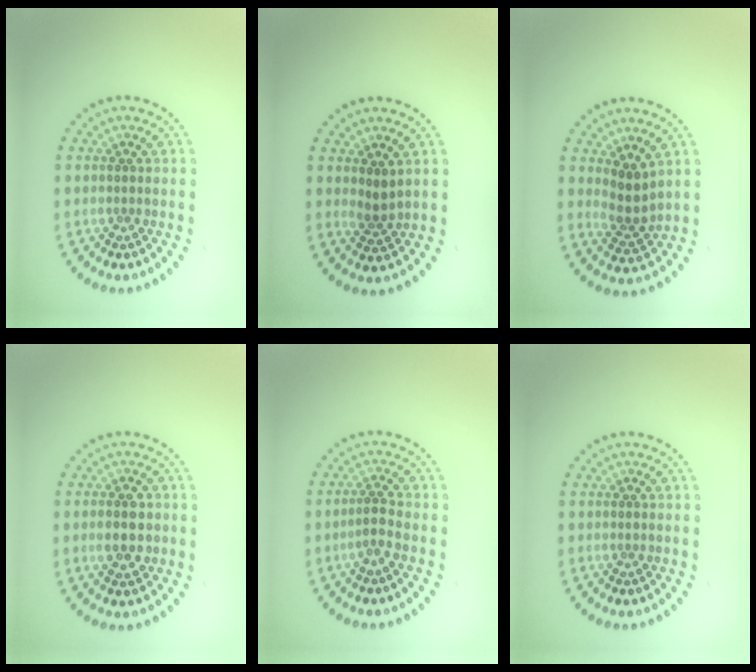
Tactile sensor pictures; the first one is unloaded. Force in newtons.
{"total": 1.6, "press": 1.3, "slide": 0.9}
{"total": 2.5, "press": 2.0, "slide": 1.5}
{"total": 2.9, "press": 2.9, "slide": 0.1}
{"total": 1.6, "press": 1.2, "slide": 1.0}
{"total": 0.0}